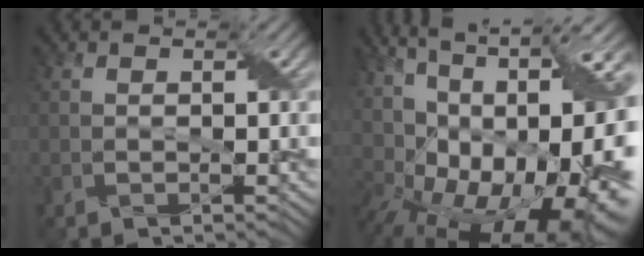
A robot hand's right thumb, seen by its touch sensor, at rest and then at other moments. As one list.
[{"total": 20.0, "force": [-0.4, 10.4, 17.1], "torque": [-0.244, 0.031, 0.020]}]